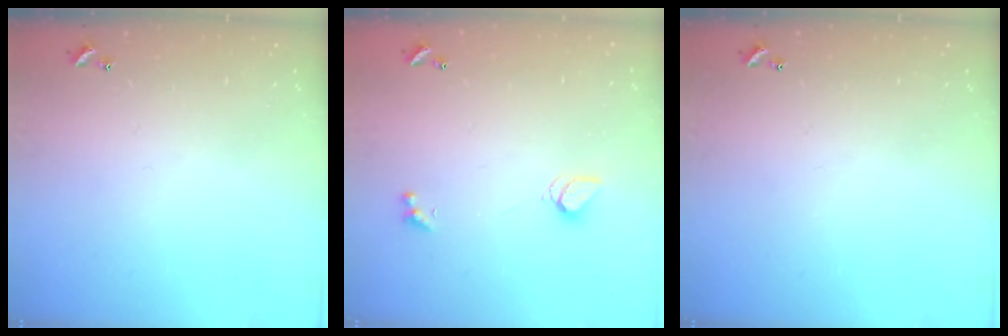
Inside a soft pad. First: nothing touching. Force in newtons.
{"total": 1.3, "press": 1.2, "slide": 0.4}
{"total": 0.0}